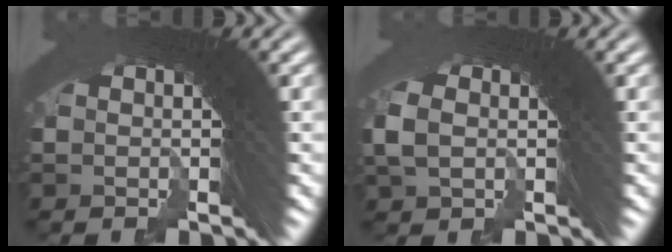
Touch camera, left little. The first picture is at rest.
{"total": 0.9, "force": [-0.1, 0.4, 0.8], "torque": [-0.015, 0.002, 0.003]}